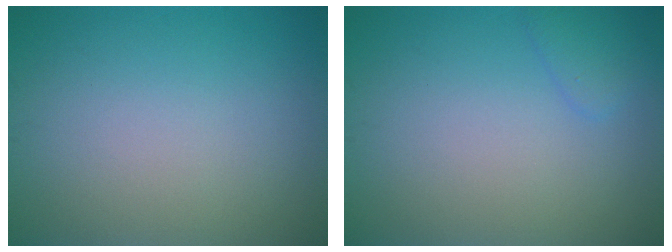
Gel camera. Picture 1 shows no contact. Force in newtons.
{"total": 1.3, "press": 1.3, "slide": 0.1}